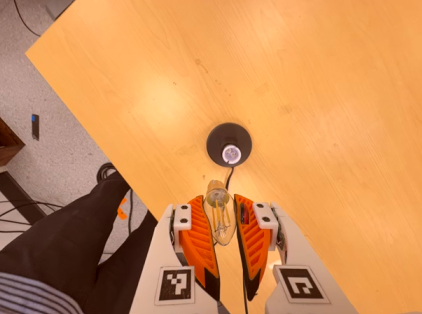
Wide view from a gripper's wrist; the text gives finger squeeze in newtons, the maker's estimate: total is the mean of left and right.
{"total": 21.2, "left": 26.8, "right": 15.7}